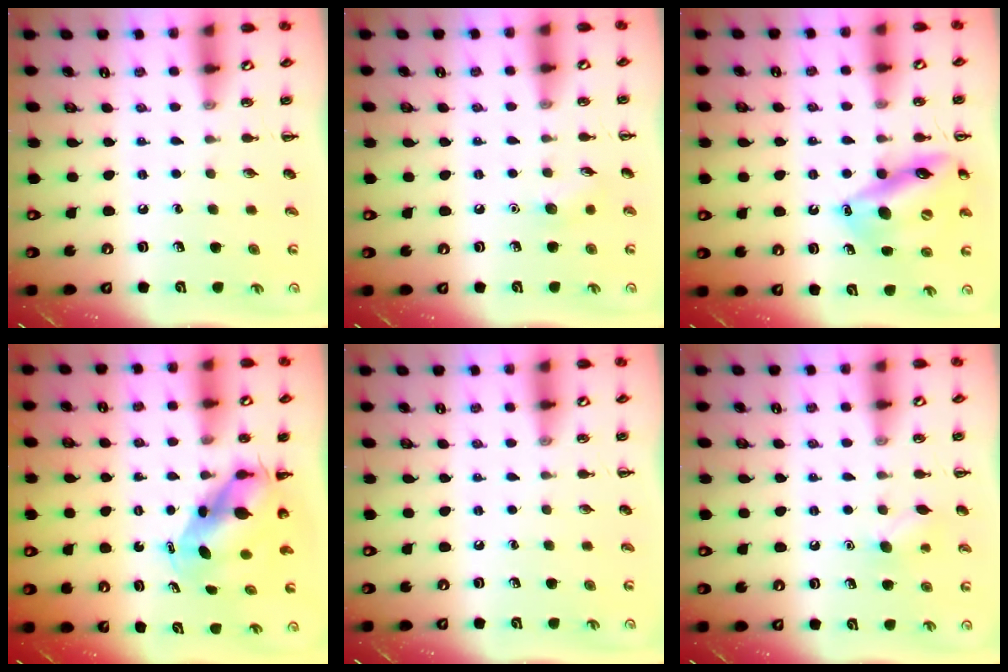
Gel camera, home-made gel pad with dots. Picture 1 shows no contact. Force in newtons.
{"total": 5.0, "press": 4.8, "slide": 1.3}
{"total": 16.1, "press": 15.9, "slide": 2.8}
{"total": 5.4, "press": 5.2, "slide": 1.4}
{"total": 0.0}
{"total": 7.8, "press": 7.6, "slide": 1.9}